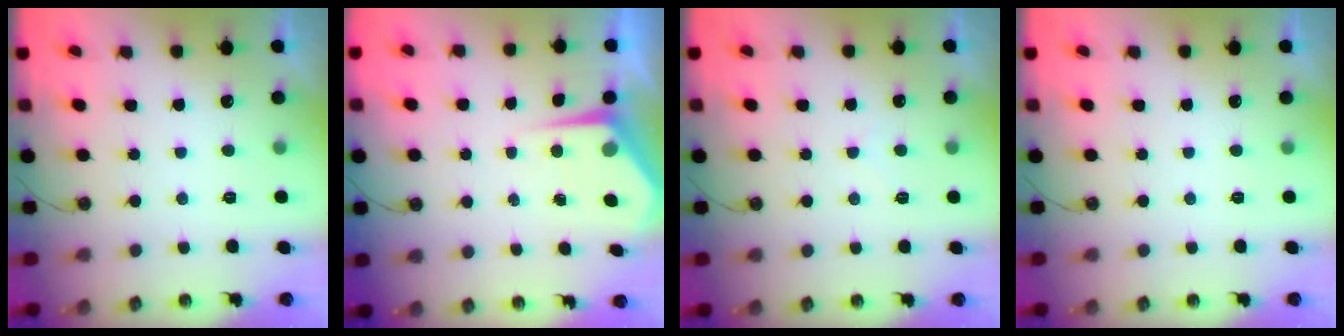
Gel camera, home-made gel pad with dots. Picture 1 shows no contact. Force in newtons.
{"total": 4.4, "press": 4.4, "slide": 0.5}
{"total": 5.0, "press": 5.0, "slide": 0.8}
{"total": 0.0}